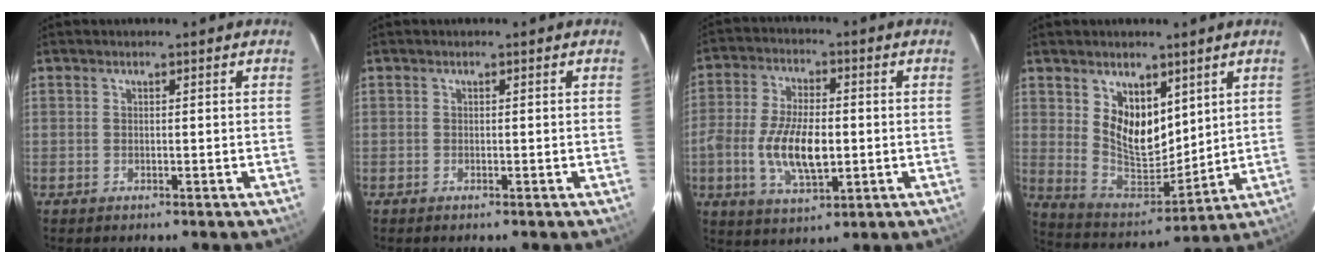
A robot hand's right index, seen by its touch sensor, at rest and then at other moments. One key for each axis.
{"total": 0.0}
{"total": 12.2, "fx": -2.1, "fy": 5.5, "fz": 10.7, "tx": -0.216, "ty": -0.003, "tz": -0.037}
{"total": 11.9, "fx": 5.3, "fy": 7.3, "fz": 7.8, "tx": -0.135, "ty": -0.006, "tz": 0.117}